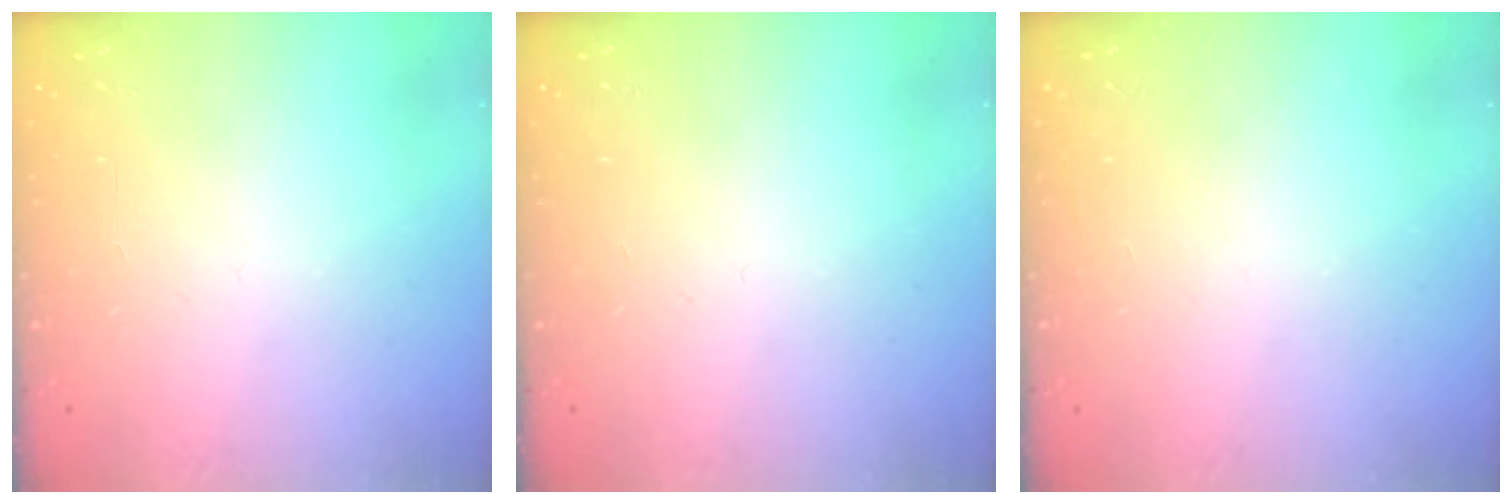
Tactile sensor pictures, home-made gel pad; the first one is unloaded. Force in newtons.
{"total": 0.0}
{"total": 0.0}